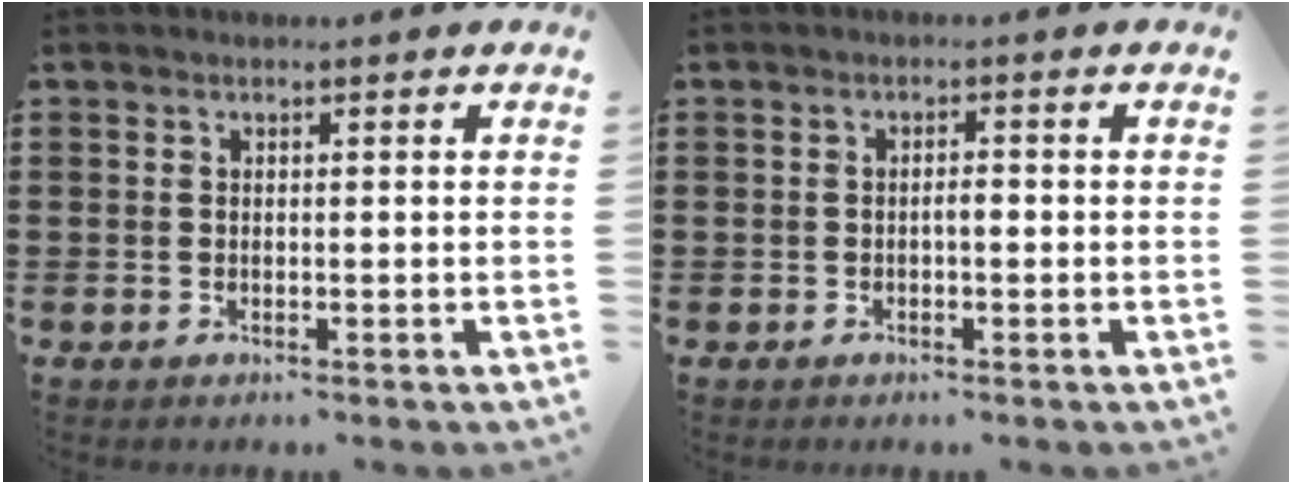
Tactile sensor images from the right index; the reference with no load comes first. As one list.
[{"total": 1.4, "force": [-0.4, 0.4, 1.3], "torque": [-0.025, -0.001, -0.008]}]